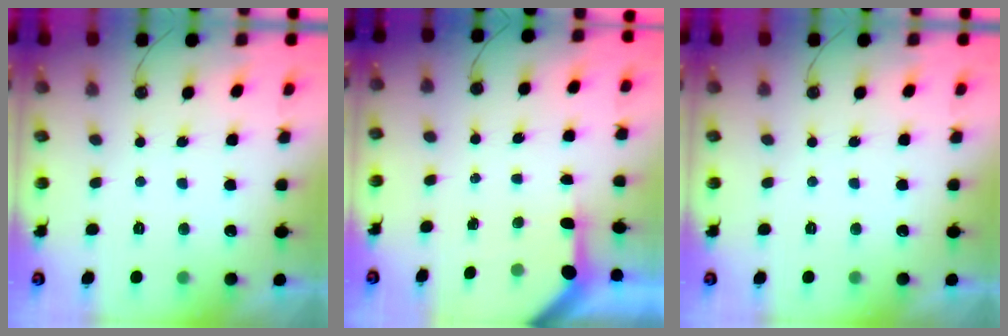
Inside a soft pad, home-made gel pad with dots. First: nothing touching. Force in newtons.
{"total": 3.4, "press": 3.4, "slide": 0.4}
{"total": 0.0}